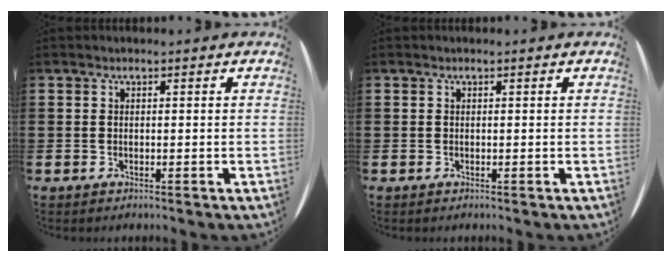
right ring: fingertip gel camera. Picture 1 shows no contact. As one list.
[{"total": 0.0}]